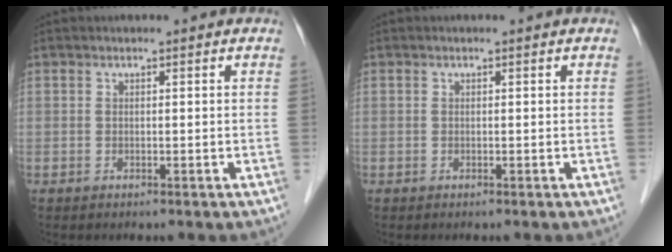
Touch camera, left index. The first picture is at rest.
{"total": 0.0}